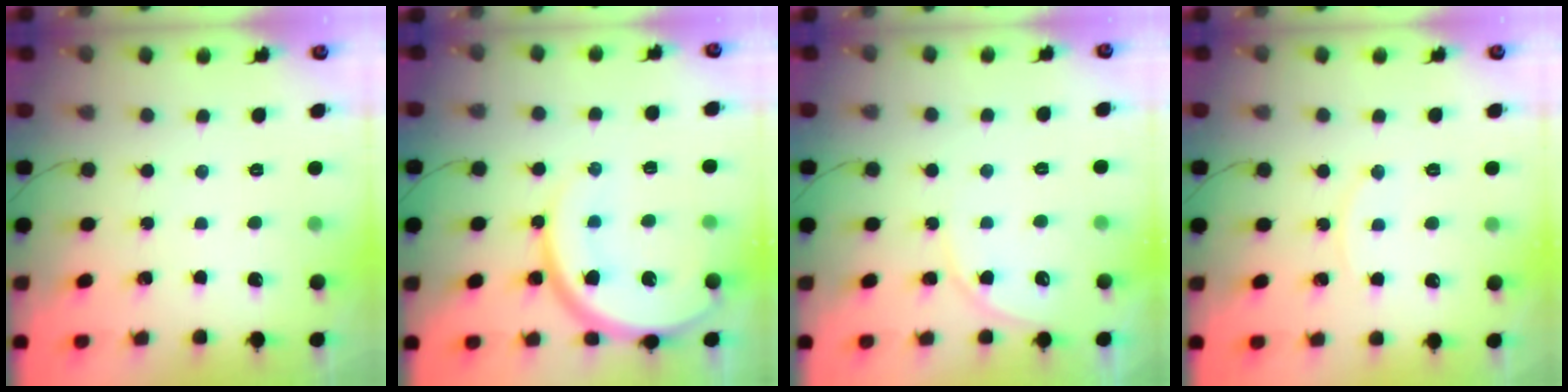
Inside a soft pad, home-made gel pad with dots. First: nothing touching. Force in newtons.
{"total": 14.8, "press": 14.7, "slide": 1.4}
{"total": 6.7, "press": 6.7, "slide": 0.3}
{"total": 6.4, "press": 6.4, "slide": 0.3}